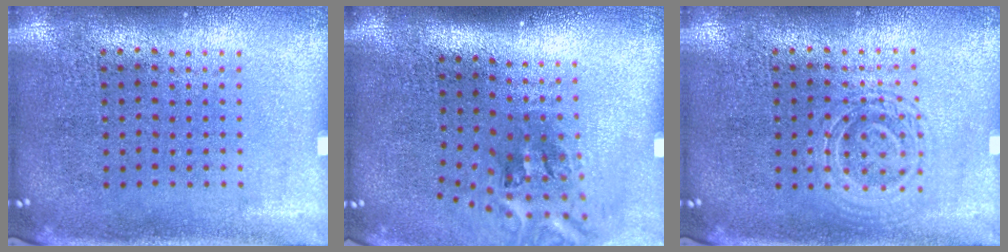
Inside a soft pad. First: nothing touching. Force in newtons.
{"total": 2.3, "press": 1.3, "slide": 1.8}
{"total": 2.3, "press": 2.2, "slide": 0.5}